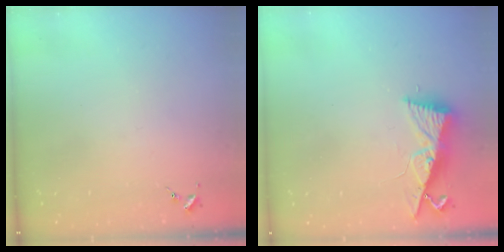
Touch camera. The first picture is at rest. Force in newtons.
{"total": 9.0, "press": 9.0, "slide": 1.1}